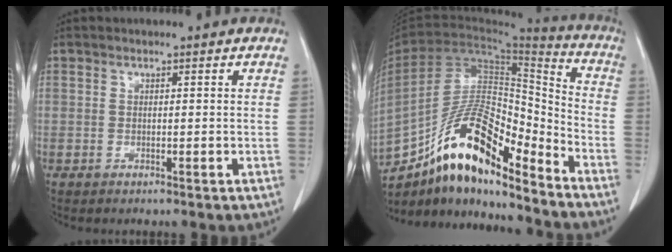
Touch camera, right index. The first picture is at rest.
{"total": 18.2, "force": [-13.0, 4.9, 11.7], "torque": [-0.211, 0.028, -0.230]}